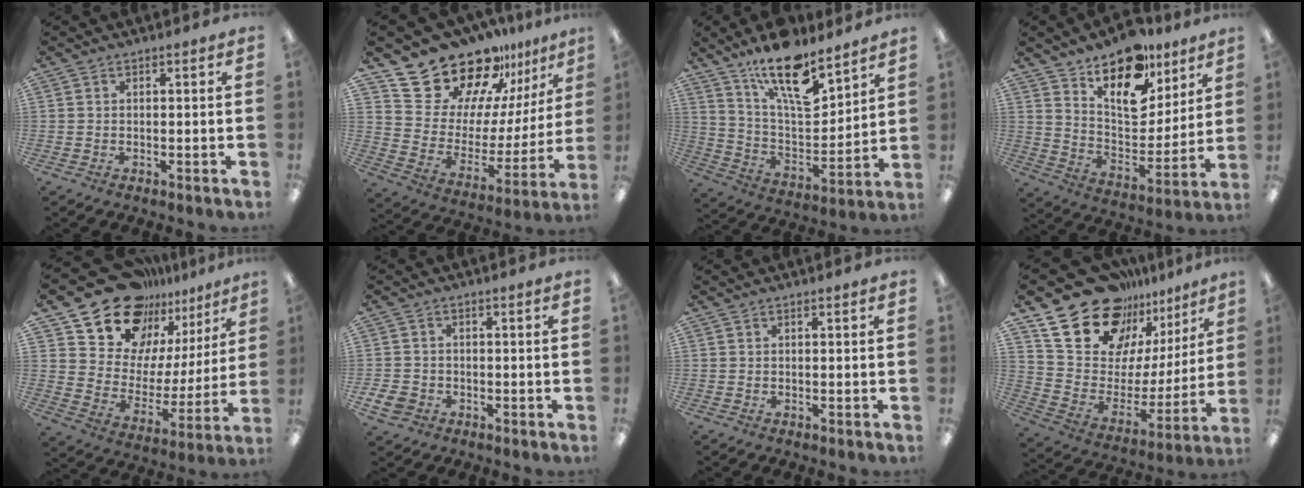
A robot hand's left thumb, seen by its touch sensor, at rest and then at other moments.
{"total": 21.6, "force": [18.9, 9.0, 5.3], "torque": [-0.101, -0.155, 0.346]}
{"total": 17.7, "force": [12.5, 6.4, 10.6], "torque": [-0.181, -0.079, 0.214]}
{"total": 17.7, "force": [12.6, 9.0, 8.7], "torque": [-0.140, -0.083, 0.223]}
{"total": 17.9, "force": [14.9, 9.1, 3.8], "torque": [-0.094, -0.126, 0.271]}
{"total": 4.2, "force": [-1.9, 3.3, 1.7], "torque": [-0.036, 0.008, -0.036]}
{"total": 0.0}
{"total": 22.7, "force": [16.9, 12.5, 8.6], "torque": [-0.153, -0.120, 0.314]}